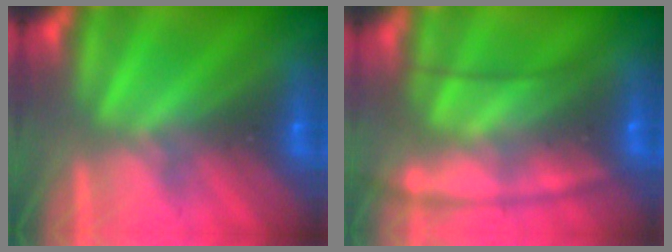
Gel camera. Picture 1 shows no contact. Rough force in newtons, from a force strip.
{"total": 5.8}